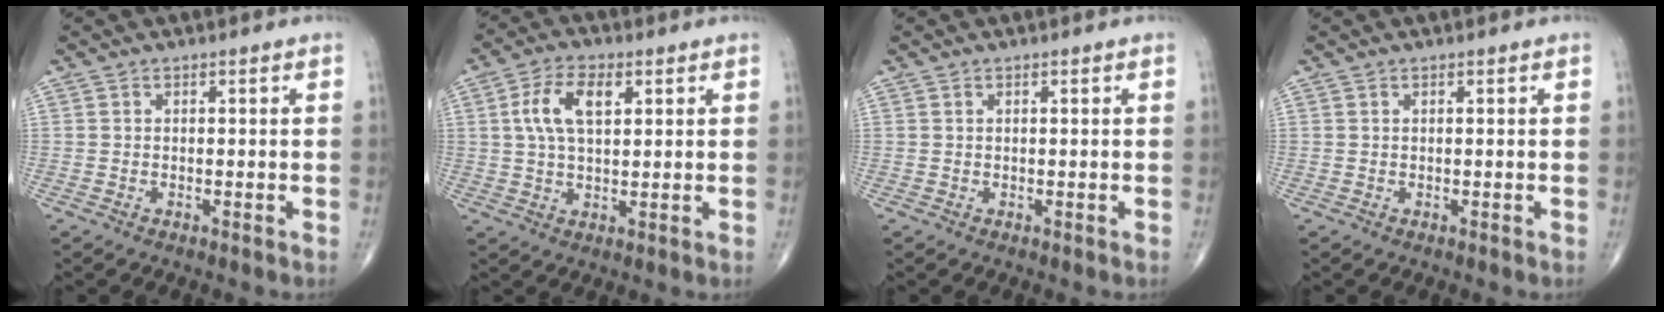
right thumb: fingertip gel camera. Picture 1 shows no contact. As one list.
[{"total": 8.3, "force": [2.3, 4.3, 6.7], "torque": [-0.126, 0.007, 0.042]}, {"total": 0.0}, {"total": 0.0}]